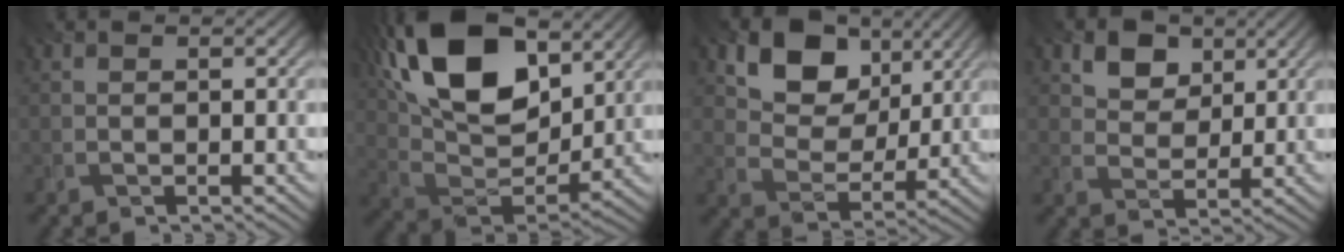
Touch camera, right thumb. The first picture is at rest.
{"total": 18.4, "force": [9.3, 9.7, 12.7], "torque": [-0.265, 0.031, 0.145]}
{"total": 11.0, "force": [6.0, 7.2, 5.7], "torque": [-0.118, 0.008, 0.099]}
{"total": 6.7, "force": [4.2, 4.4, 2.9], "torque": [-0.094, 0.000, 0.076]}